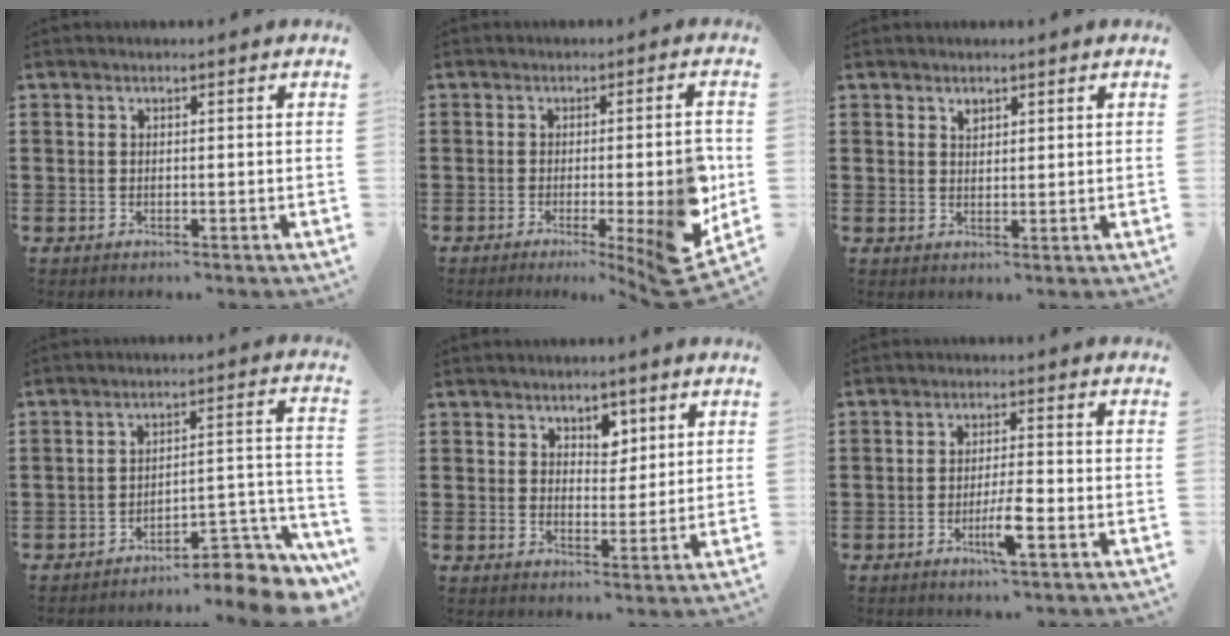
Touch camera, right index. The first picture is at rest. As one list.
[{"total": 9.0, "force": [-2.2, 1.2, 8.6], "torque": [-0.107, -0.029, -0.035]}, {"total": 1.1, "force": [0.9, 0.6, 0.4], "torque": [-0.010, 0.002, 0.017]}, {"total": 7.1, "force": [-6.1, 1.7, 3.3], "torque": [-0.044, 0.005, -0.115]}, {"total": 3.4, "force": [2.3, 2.4, 0.8], "torque": [-0.020, 0.010, 0.040]}, {"total": 4.8, "force": [-2.0, 0.5, 4.3], "torque": [-0.086, -0.011, -0.039]}]